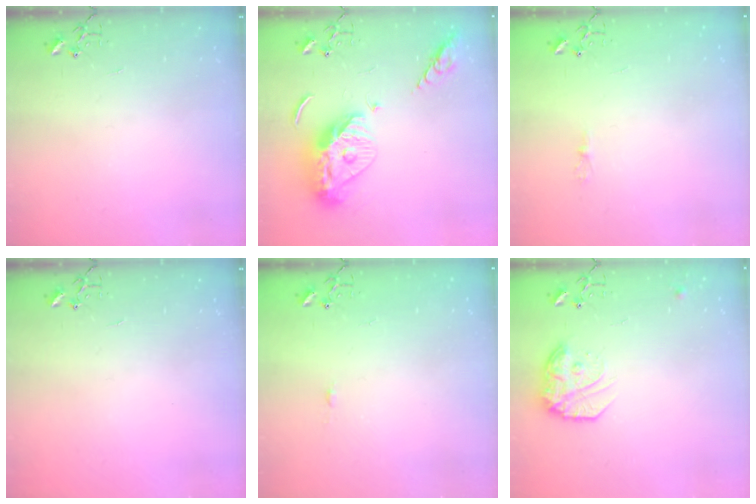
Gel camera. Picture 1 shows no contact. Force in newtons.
{"total": 15.9, "press": 15.8, "slide": 1.5}
{"total": 4.7, "press": 4.6, "slide": 0.6}
{"total": 0.0}
{"total": 3.3, "press": 3.3, "slide": 0.4}
{"total": 15.0, "press": 15.0, "slide": 1.2}